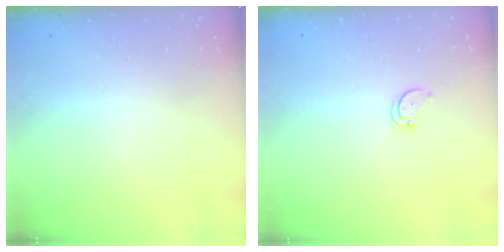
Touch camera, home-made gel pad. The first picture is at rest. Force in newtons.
{"total": 2.6, "press": 2.6, "slide": 0.1}